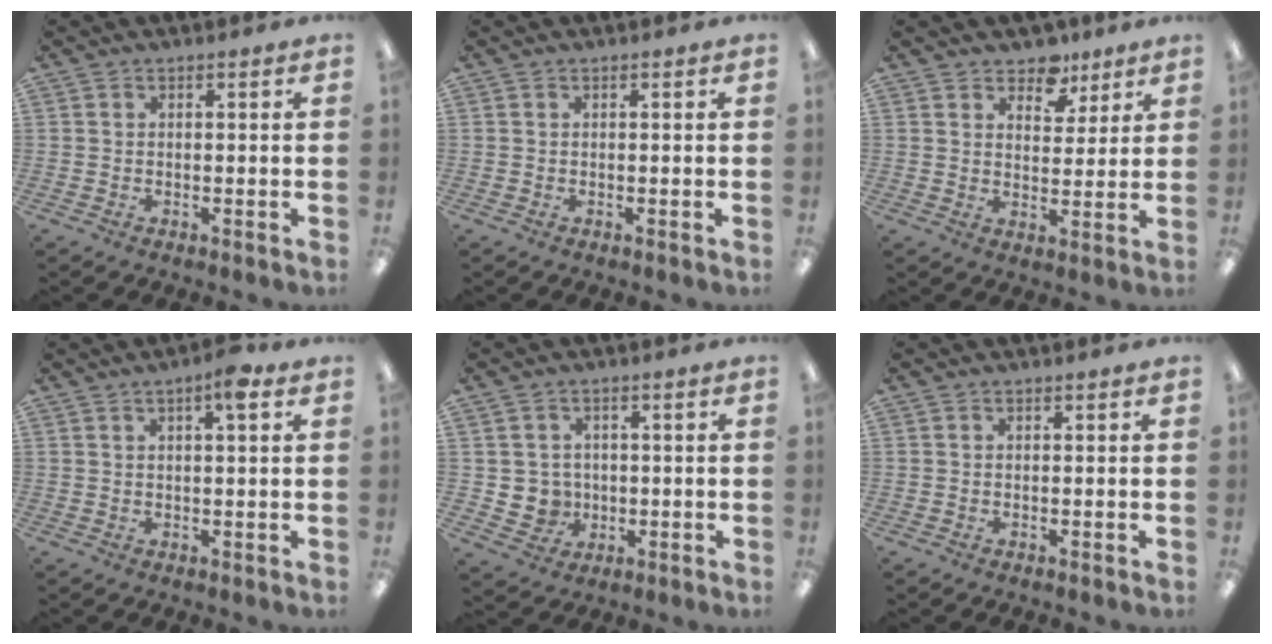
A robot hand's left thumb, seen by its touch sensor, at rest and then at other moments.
{"total": 0.0}
{"total": 7.7, "force": [5.9, 4.5, 2.1], "torque": [-0.016, -0.036, 0.103]}
{"total": 5.0, "force": [2.6, 1.1, 4.1], "torque": [-0.063, -0.002, 0.038]}
{"total": 5.0, "force": [0.3, 4.9, 0.6], "torque": [-0.018, 0.006, 0.011]}
{"total": 0.0}